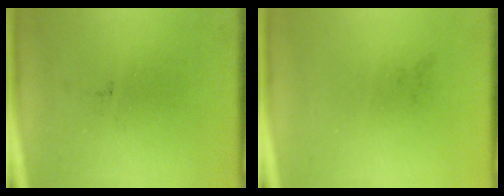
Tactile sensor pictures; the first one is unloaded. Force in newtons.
{"total": 0.0}